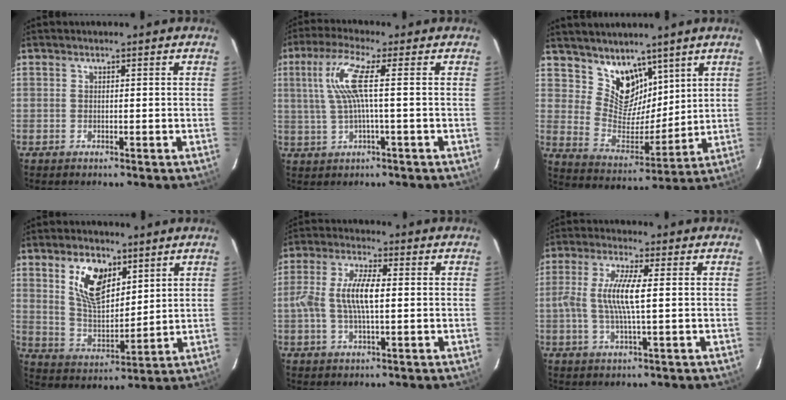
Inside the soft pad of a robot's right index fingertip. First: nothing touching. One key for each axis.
{"total": 7.6, "fx": 0.9, "fy": -0.1, "fz": 7.5, "tx": -0.151, "ty": 0.002, "tz": 0.027}
{"total": 10.7, "fx": 7.5, "fy": 6.5, "fz": 3.9, "tx": -0.065, "ty": -0.007, "tz": 0.149}
{"total": 11.6, "fx": 5.9, "fy": 6.1, "fz": 7.9, "tx": -0.143, "ty": 0.009, "tz": 0.121}
{"total": 8.6, "fx": 0.1, "fy": 2.7, "fz": 8.1, "tx": -0.165, "ty": 0.008, "tz": 0.002}
{"total": 8.4, "fx": 0.2, "fy": 1.1, "fz": 8.3, "tx": -0.165, "ty": 0.002, "tz": 0.003}